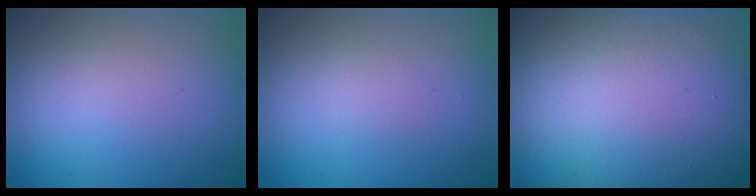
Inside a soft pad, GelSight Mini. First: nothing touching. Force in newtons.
{"total": 0.6, "press": 0.6, "slide": 0.1}
{"total": 19.6, "press": 19.6, "slide": 0.8}